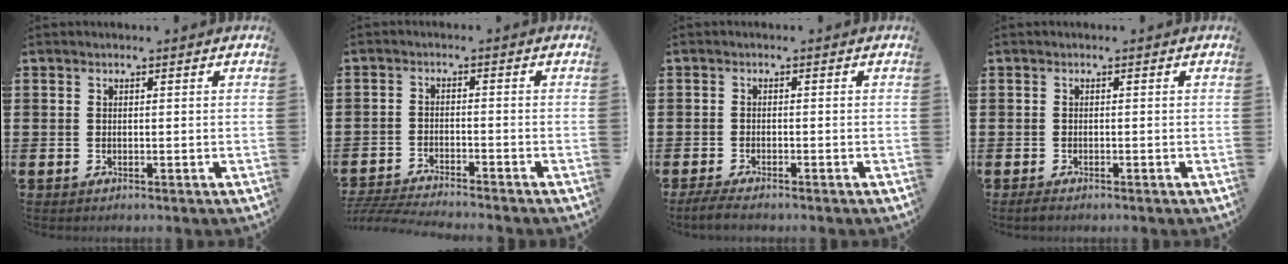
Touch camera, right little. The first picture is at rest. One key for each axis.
{"total": 3.6, "fx": -3.5, "fy": -0.1, "fz": 0.8, "tx": -0.019, "ty": -0.005, "tz": -0.072}
{"total": 1.6, "fx": -1.3, "fy": 0.2, "fz": 1.0, "tx": -0.016, "ty": 0.002, "tz": -0.025}
{"total": 0.7, "fx": -0.5, "fy": 0.2, "fz": 0.5, "tx": -0.010, "ty": 0.000, "tz": -0.010}